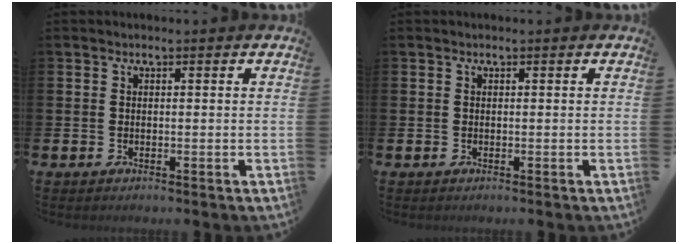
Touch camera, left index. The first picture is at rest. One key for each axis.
{"total": 0.0}